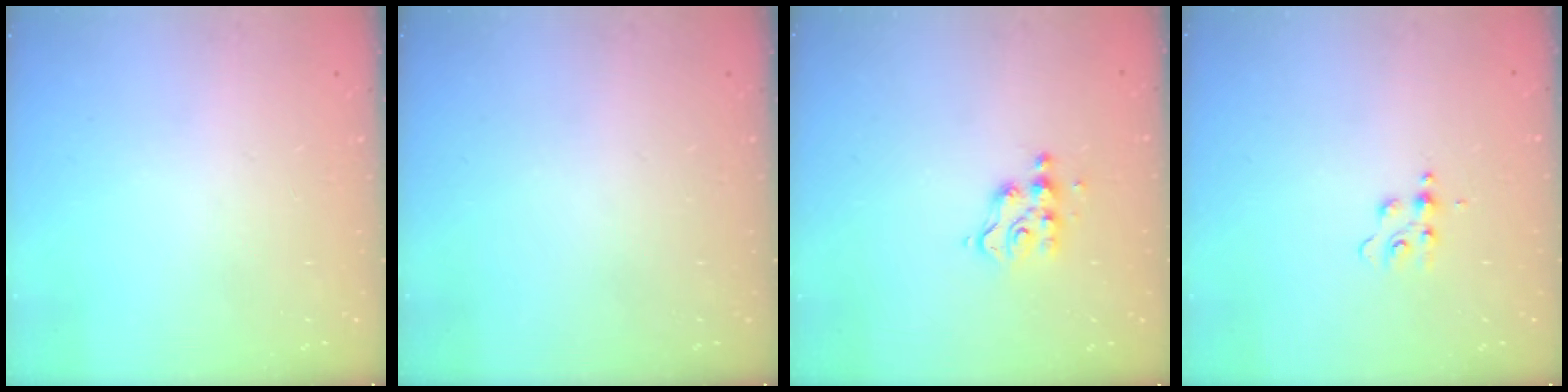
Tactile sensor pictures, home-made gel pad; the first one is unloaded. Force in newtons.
{"total": 0.0}
{"total": 5.8, "press": 5.8, "slide": 0.0}
{"total": 5.7, "press": 5.7, "slide": 0.1}